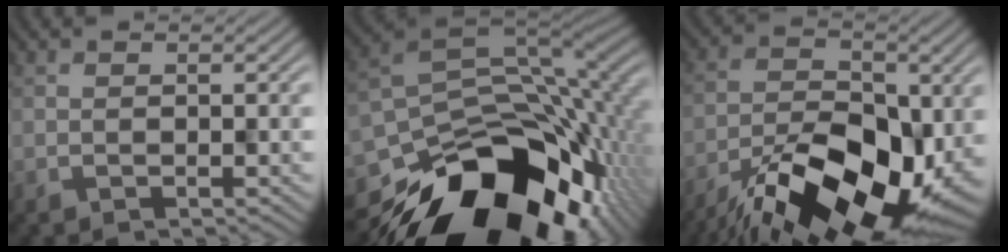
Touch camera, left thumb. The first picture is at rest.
{"total": 17.9, "force": [-9.3, 10.2, 11.3], "torque": [-0.187, -0.050, -0.138]}
{"total": 15.2, "force": [-8.8, 7.2, 10.1], "torque": [-0.162, -0.016, -0.140]}